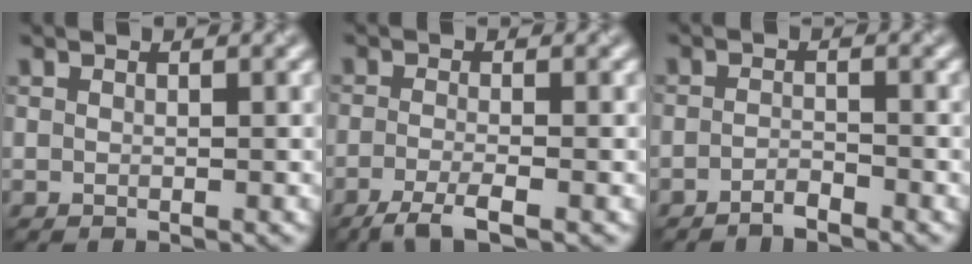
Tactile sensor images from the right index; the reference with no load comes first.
{"total": 3.2, "force": [-2.0, 0.6, 2.4], "torque": [-0.045, -0.006, -0.048]}
{"total": 1.3, "force": [-1.2, 0.2, 0.6], "torque": [-0.010, 0.003, -0.025]}